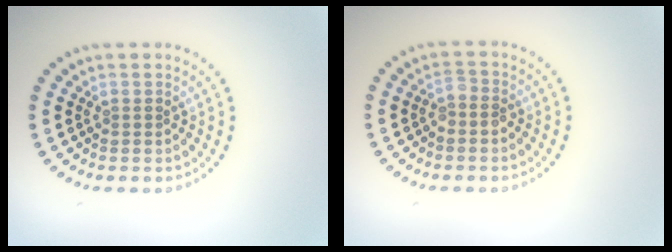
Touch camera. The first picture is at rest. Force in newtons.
{"total": 1.5, "press": 1.3, "slide": 0.7}